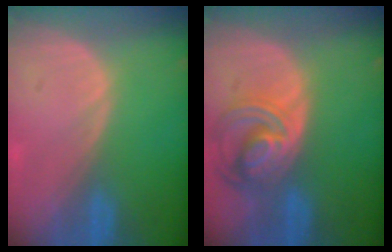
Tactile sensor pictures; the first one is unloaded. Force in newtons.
{"total": 8.2, "press": 7.1, "slide": 4.1}